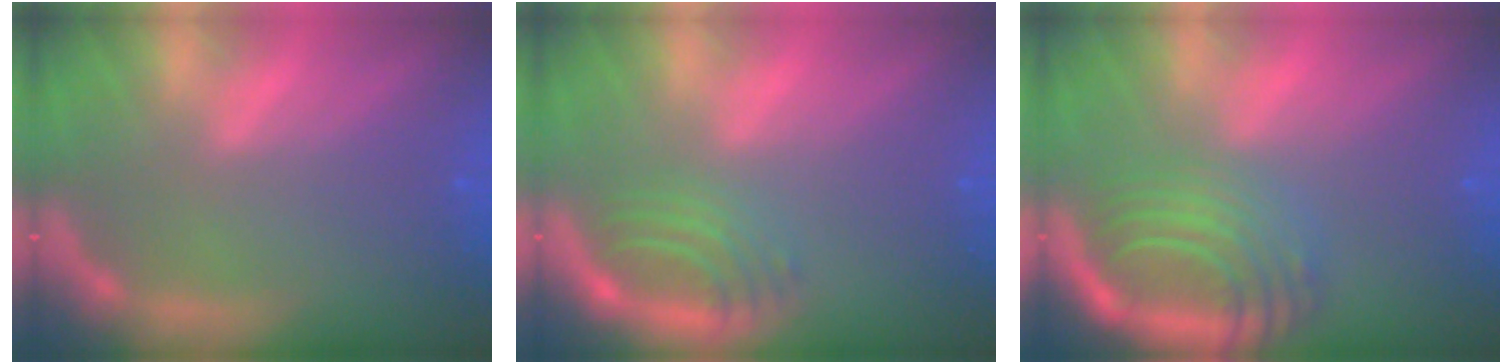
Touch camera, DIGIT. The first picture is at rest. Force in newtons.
{"total": 4.0}
{"total": 9.0}